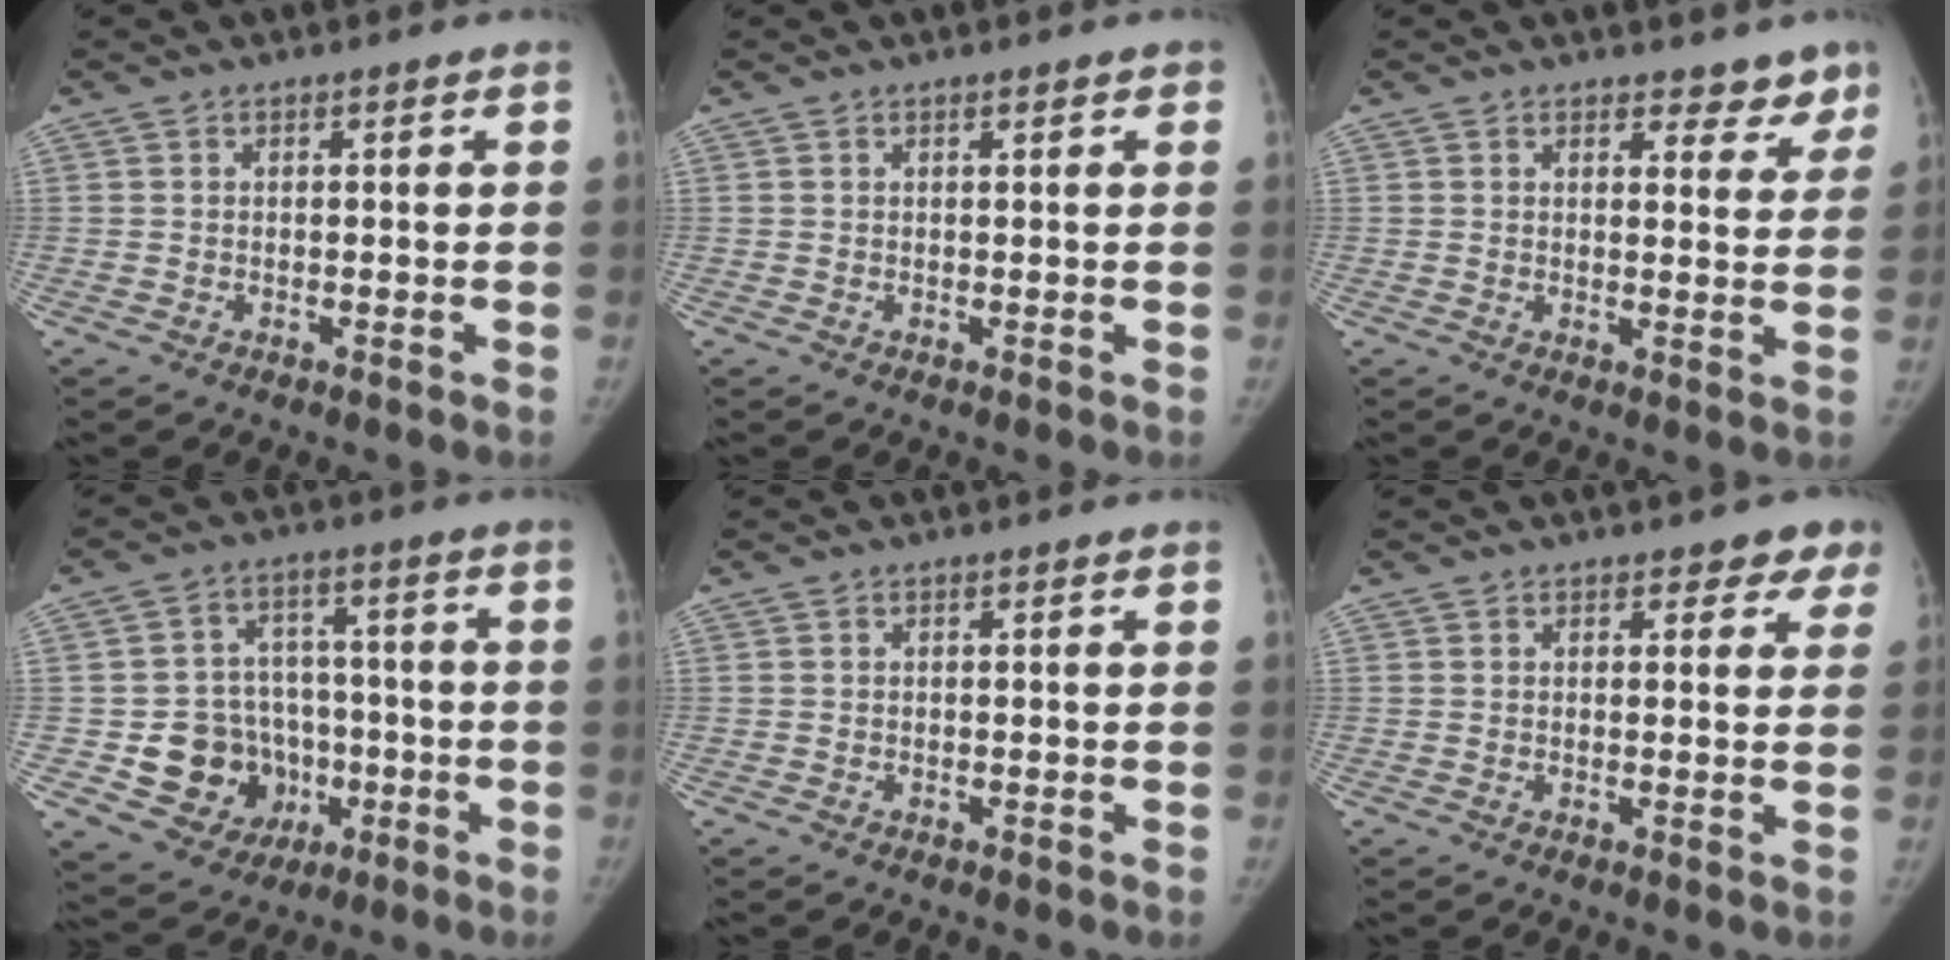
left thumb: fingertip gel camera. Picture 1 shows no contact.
{"total": 0.9, "force": [0.5, 0.3, 0.7], "torque": [-0.008, 0.001, 0.004]}
{"total": 4.9, "force": [4.0, 2.4, 1.5], "torque": [0.017, -0.024, 0.043]}
{"total": 13.4, "force": [-3.3, 11.8, 5.5], "torque": [-0.043, 0.030, -0.037]}
{"total": 0.0}
{"total": 3.8, "force": [2.8, 2.2, 1.3], "torque": [0.024, -0.011, 0.020]}